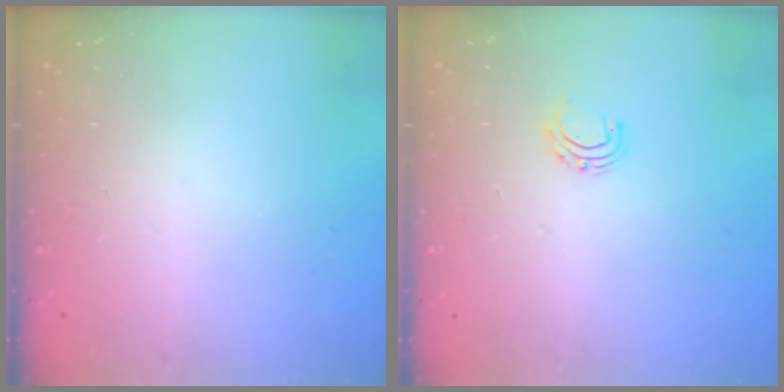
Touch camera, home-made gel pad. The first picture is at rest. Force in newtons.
{"total": 5.4, "press": 5.4, "slide": 0.5}